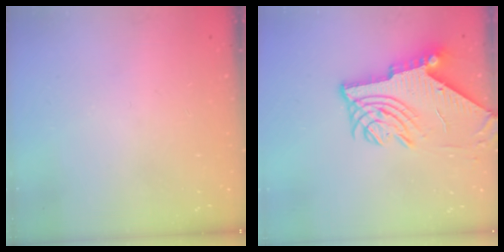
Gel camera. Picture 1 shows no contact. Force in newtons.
{"total": 10.9, "press": 10.8, "slide": 1.2}